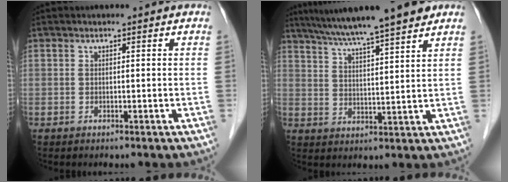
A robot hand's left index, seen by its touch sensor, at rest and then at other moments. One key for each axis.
{"total": 14.0, "fx": 11.6, "fy": -0.2, "fz": 7.9, "tx": -0.133, "ty": 0.022, "tz": 0.173}